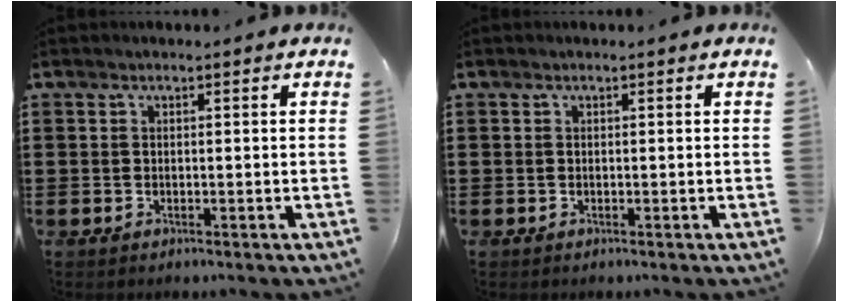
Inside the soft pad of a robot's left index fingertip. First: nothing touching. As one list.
[{"total": 0.0}]